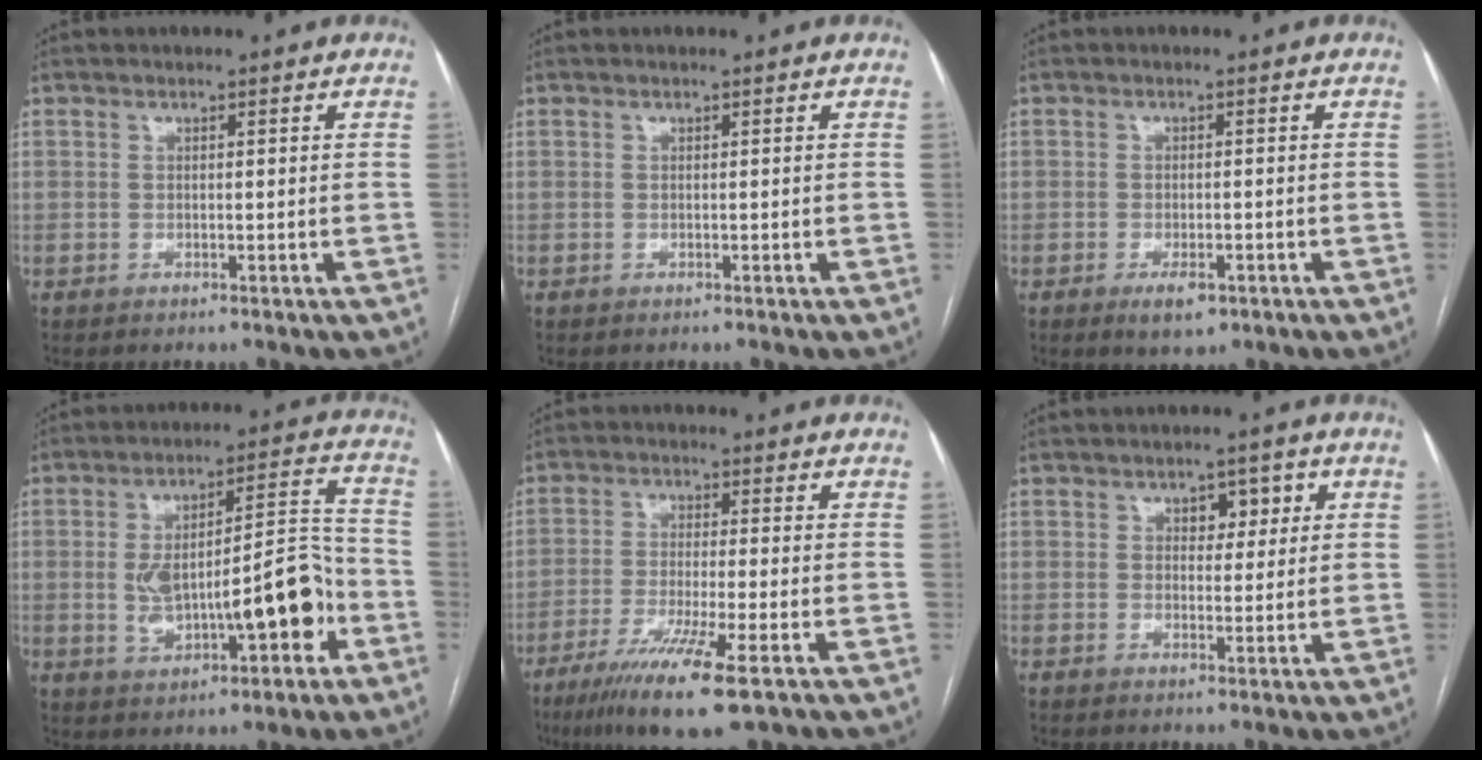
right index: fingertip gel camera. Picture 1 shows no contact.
{"total": 0.0}
{"total": 3.5, "force": [-1.9, 1.5, 2.5], "torque": [-0.041, -0.001, -0.023]}
{"total": 15.9, "force": [-3.3, 5.1, 14.7], "torque": [-0.233, 0.033, -0.037]}
{"total": 10.9, "force": [-6.1, 0.2, 9.0], "torque": [-0.166, -0.032, -0.104]}
{"total": 3.9, "force": [1.5, 2.4, 2.7], "torque": [-0.030, 0.010, 0.021]}